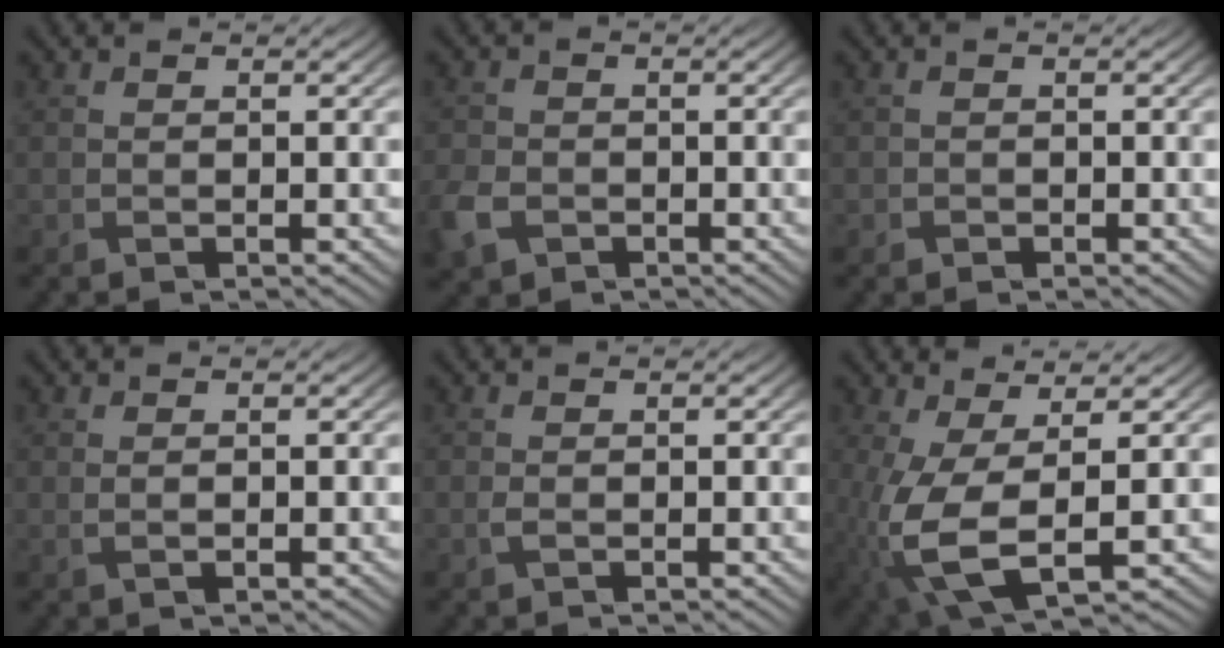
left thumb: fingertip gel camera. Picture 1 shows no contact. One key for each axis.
{"total": 4.4, "fx": -2.1, "fy": 3.2, "fz": 2.1, "tx": -0.065, "ty": -0.011, "tz": -0.049}
{"total": 0.7, "fx": -0.4, "fy": 0.6, "fz": 0.0, "tx": 0.002, "ty": -0.004, "tz": -0.008}
{"total": 0.9, "fx": 0.0, "fy": 0.4, "fz": 0.8, "tx": -0.020, "ty": -0.002, "tz": 0.002}
{"total": 0.8, "fx": -0.2, "fy": 0.5, "fz": 0.6, "tx": -0.016, "ty": -0.001, "tz": -0.004}
{"total": 8.7, "fx": -1.4, "fy": 3.7, "fz": 7.8, "tx": -0.193, "ty": -0.014, "tz": -0.027}